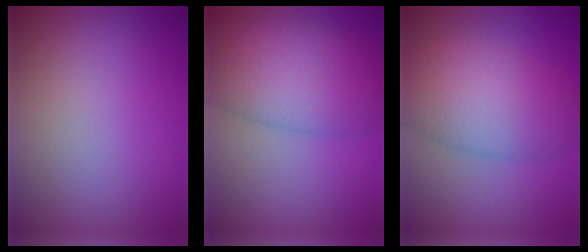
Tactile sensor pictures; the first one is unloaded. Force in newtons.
{"total": 8.4, "press": 8.4, "slide": 0.2}
{"total": 7.5, "press": 7.5, "slide": 0.2}